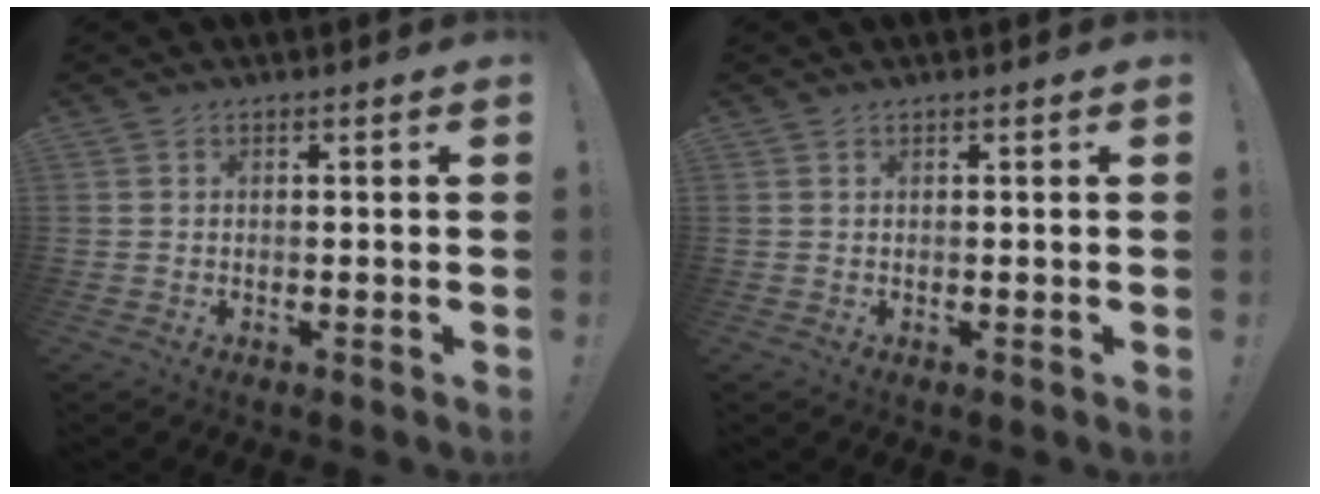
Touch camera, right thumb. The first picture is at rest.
{"total": 0.0}